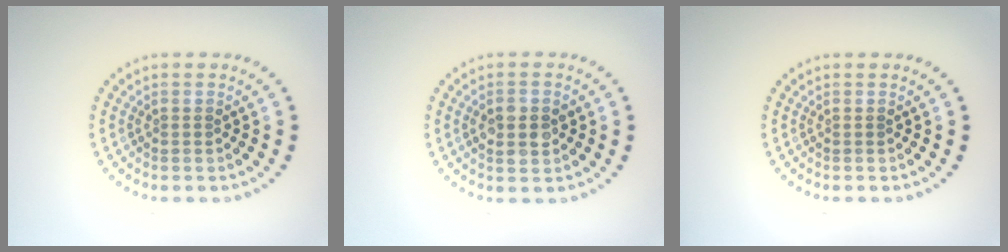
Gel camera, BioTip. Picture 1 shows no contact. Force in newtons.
{"total": 2.8, "press": 2.8, "slide": 0.1}
{"total": 0.0}